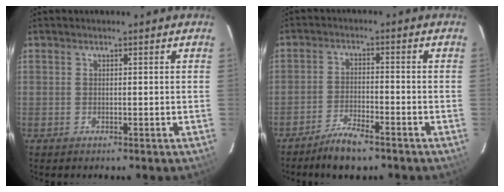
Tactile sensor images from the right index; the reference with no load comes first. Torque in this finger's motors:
{"motor_torque": [0.51, -0.40, 0.21, 0.04]}